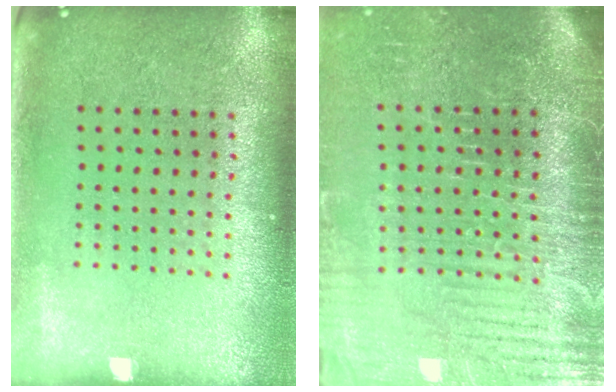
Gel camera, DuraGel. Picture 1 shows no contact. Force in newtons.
{"total": 4.3, "press": 4.1, "slide": 1.4}